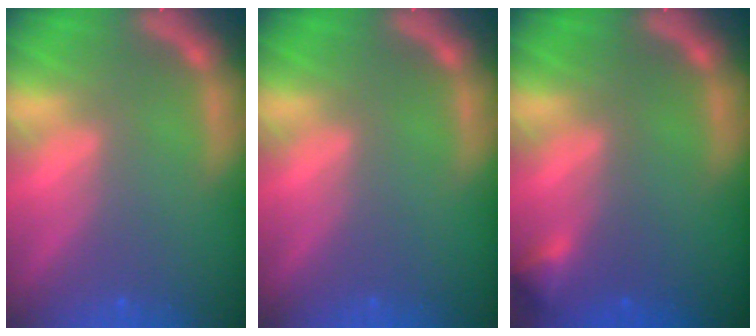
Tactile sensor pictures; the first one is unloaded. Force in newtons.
{"total": 0.0}
{"total": 1.4}